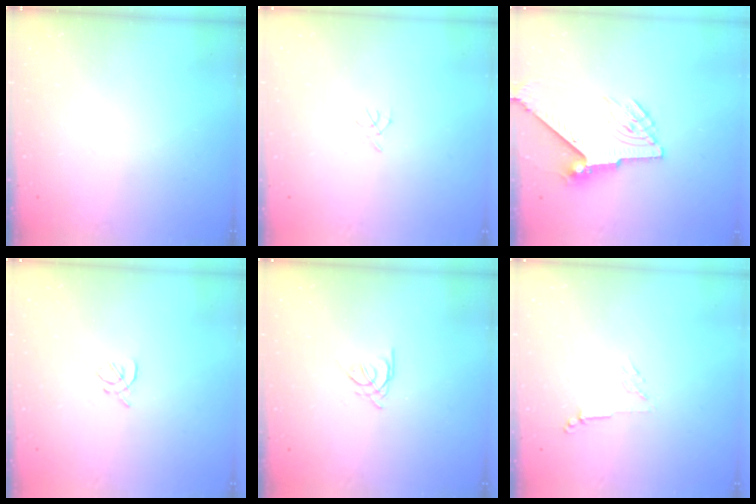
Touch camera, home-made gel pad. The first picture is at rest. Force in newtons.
{"total": 1.3, "press": 1.2, "slide": 0.4}
{"total": 9.6, "press": 9.5, "slide": 1.0}
{"total": 1.6, "press": 1.5, "slide": 0.5}
{"total": 3.3, "press": 3.3, "slide": 0.5}
{"total": 4.0, "press": 4.0, "slide": 0.6}